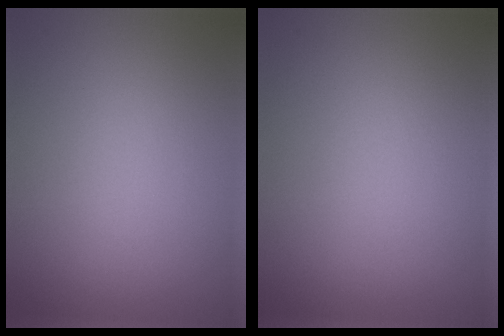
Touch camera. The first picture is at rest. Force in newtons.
{"total": 0.0}